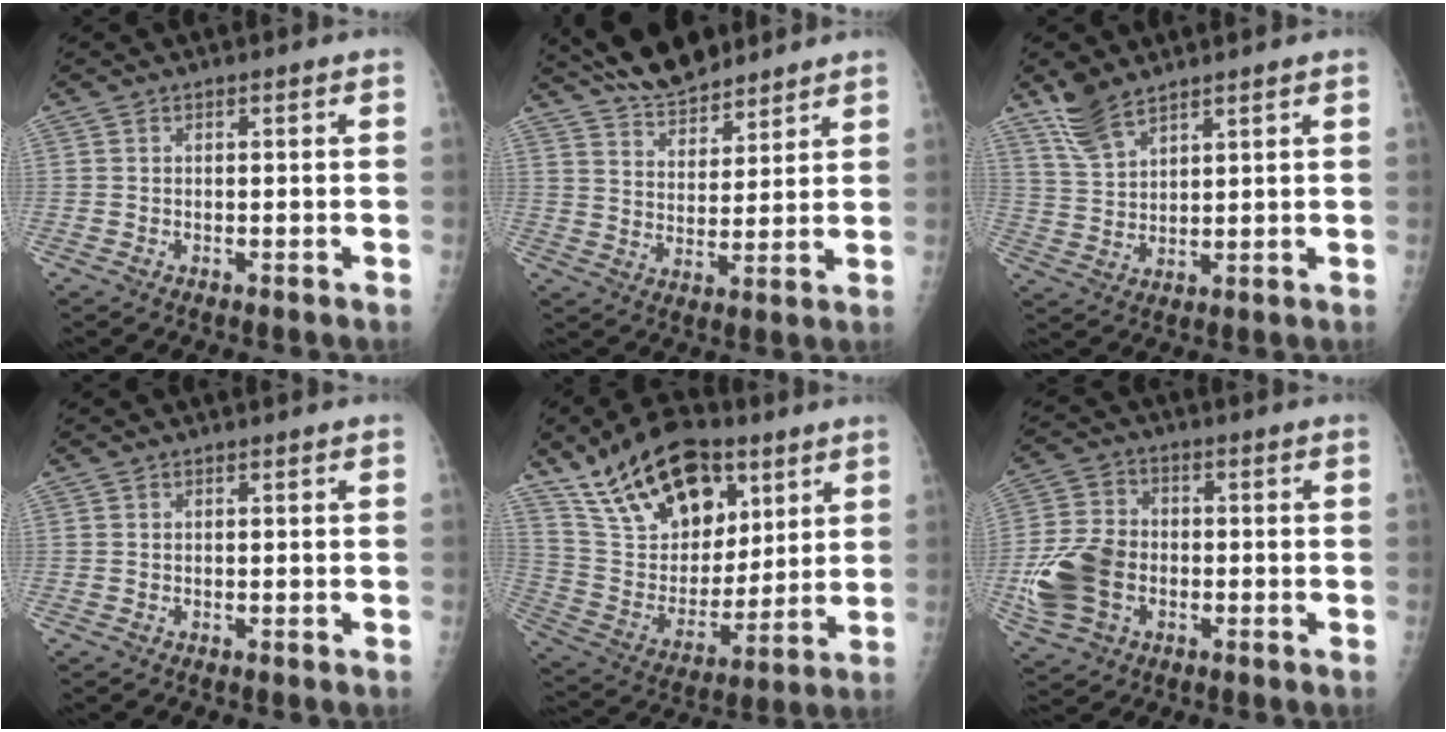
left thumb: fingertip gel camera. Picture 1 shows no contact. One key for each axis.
{"total": 12.0, "fx": 10.4, "fy": 4.0, "fz": 4.3, "tx": -0.045, "ty": -0.046, "tz": 0.182}
{"total": 6.8, "fx": 5.4, "fy": 2.6, "fz": 3.2, "tx": -0.057, "ty": -0.020, "tz": 0.117}
{"total": 0.0}
{"total": 23.2, "fx": 13.1, "fy": 13.0, "fz": 14.0, "tx": -0.209, "ty": -0.038, "tz": 0.235}
{"total": 12.3, "fx": -2.9, "fy": 9.0, "fz": 7.8, "tx": -0.149, "ty": 0.016, "tz": -0.054}